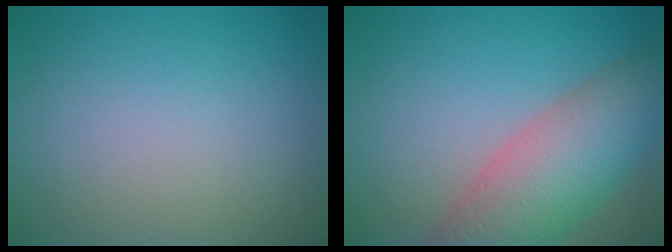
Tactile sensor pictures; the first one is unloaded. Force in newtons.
{"total": 8.3, "press": 8.3, "slide": 0.4}